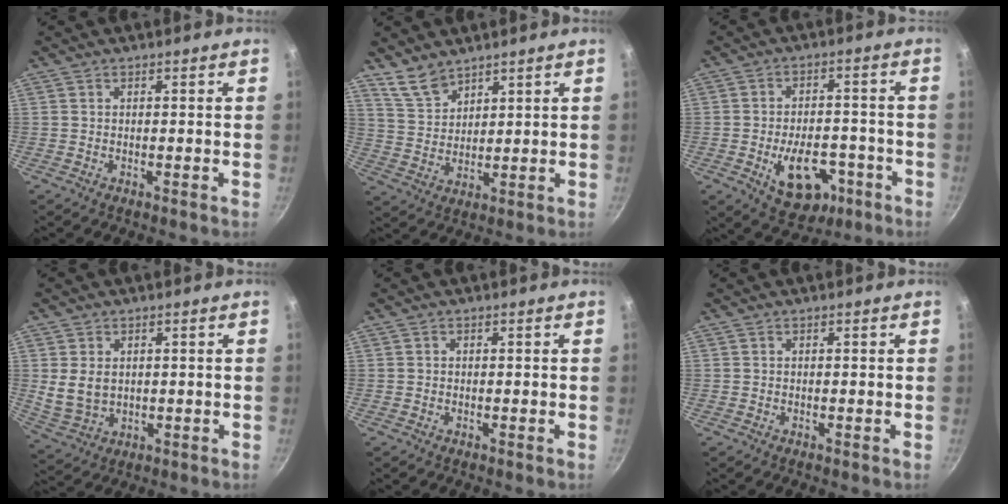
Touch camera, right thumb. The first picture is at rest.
{"total": 6.2, "force": [5.2, 2.6, 2.0], "torque": [-0.030, -0.027, 0.113]}
{"total": 12.4, "force": [-4.5, 7.5, 8.7], "torque": [-0.097, 0.022, -0.055]}
{"total": 6.5, "force": [0.9, 4.9, 4.1], "torque": [-0.068, -0.012, 0.032]}
{"total": 0.0}
{"total": 0.0}